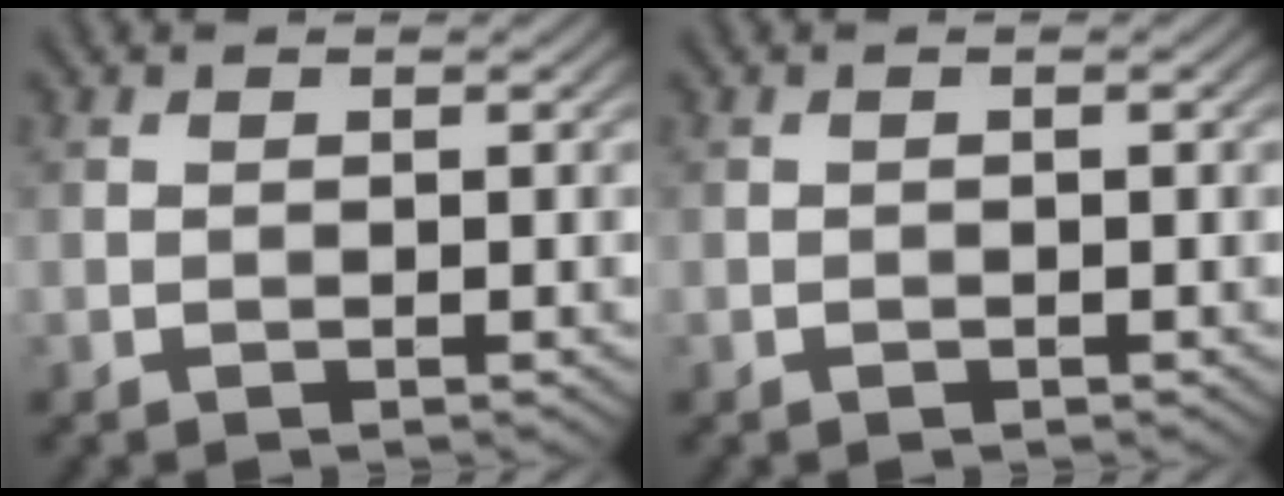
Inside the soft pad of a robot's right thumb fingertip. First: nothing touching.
{"total": 0.6, "force": [-0.2, 0.0, 0.5], "torque": [-0.010, 0.001, -0.004]}